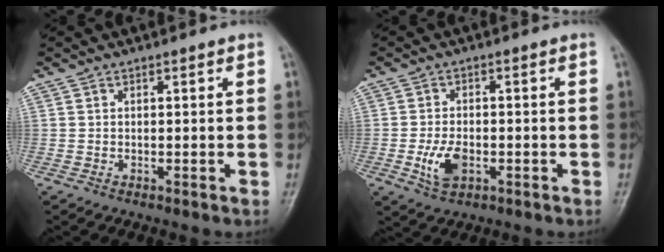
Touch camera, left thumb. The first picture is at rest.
{"total": 5.6, "force": [-1.9, 3.4, 4.1], "torque": [-0.077, 0.006, -0.031]}